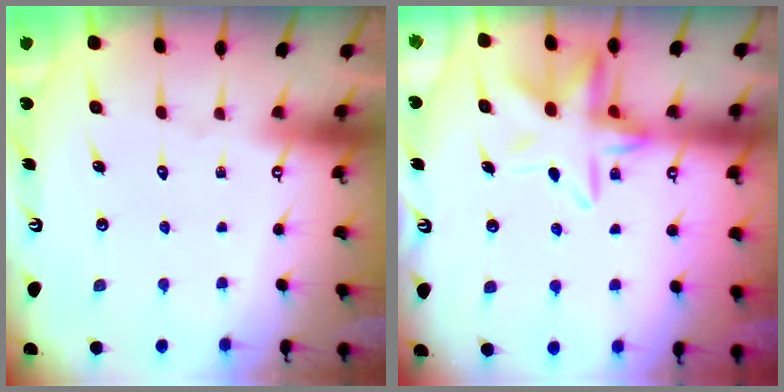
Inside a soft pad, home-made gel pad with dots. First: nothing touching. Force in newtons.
{"total": 12.0, "press": 12.0, "slide": 1.2}